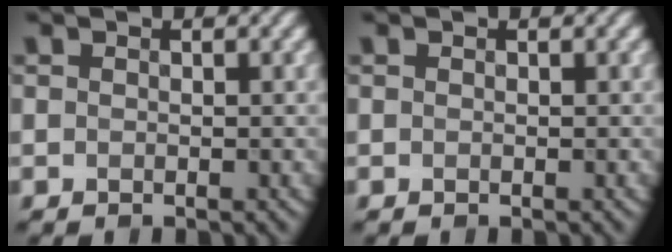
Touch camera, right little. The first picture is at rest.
{"total": 0.0}